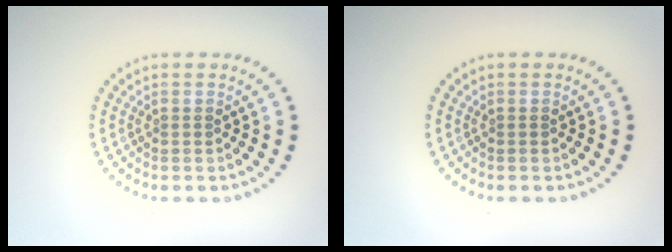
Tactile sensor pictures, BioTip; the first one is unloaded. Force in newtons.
{"total": 0.0}